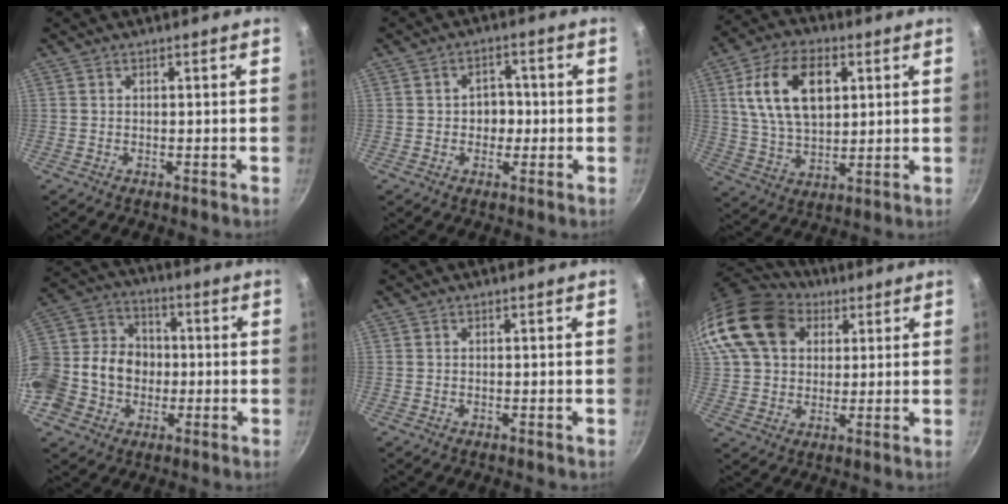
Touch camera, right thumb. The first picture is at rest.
{"total": 4.5, "force": [-0.5, 3.7, 2.5], "torque": [-0.003, 0.009, -0.009]}
{"total": 15.5, "force": [4.4, 9.4, 11.6], "torque": [-0.191, -0.004, 0.082]}
{"total": 19.3, "force": [-3.5, 16.6, 9.2], "torque": [-0.184, 0.048, -0.065]}
{"total": 0.0}
{"total": 19.8, "force": [7.2, 14.8, 10.9], "torque": [-0.214, 0.020, 0.123]}